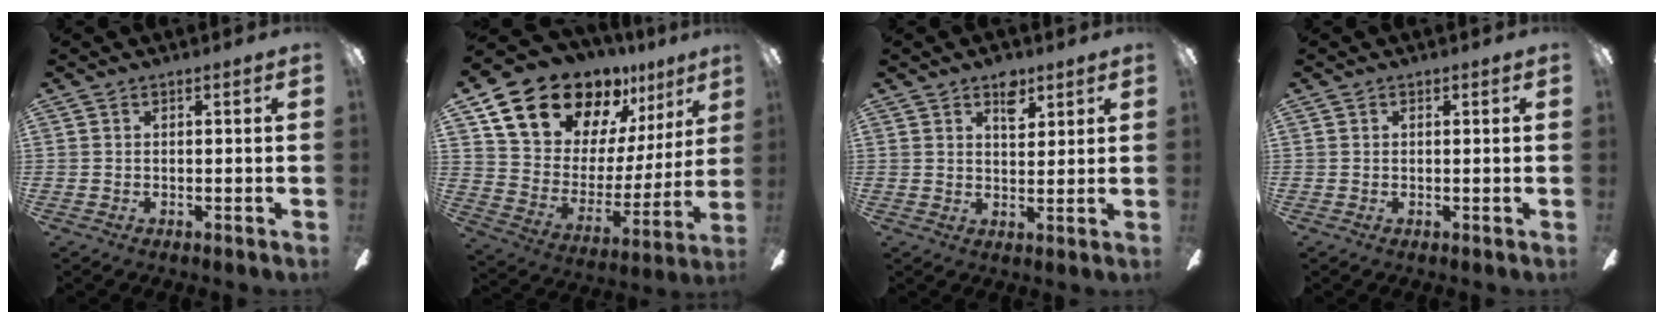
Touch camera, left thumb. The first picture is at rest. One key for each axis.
{"total": 21.2, "fx": 16.1, "fy": 11.0, "fz": 8.3, "tx": -0.156, "ty": -0.102, "tz": 0.302}
{"total": 6.1, "fx": 4.0, "fy": 3.3, "fz": 3.3, "tx": -0.026, "ty": -0.020, "tz": 0.064}
{"total": 0.5, "fx": 0.3, "fy": 0.4, "fz": 0.1, "tx": -0.002, "ty": 0.004, "tz": 0.004}